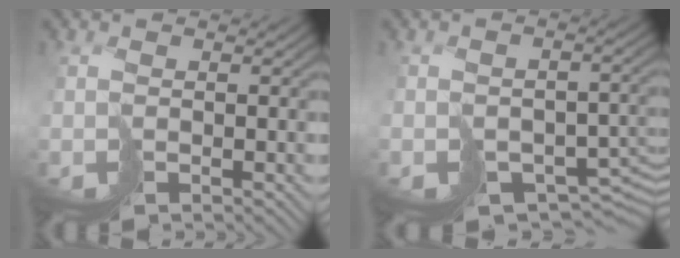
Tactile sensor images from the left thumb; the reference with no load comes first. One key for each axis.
{"total": 7.0, "fx": -3.6, "fy": 4.2, "fz": 4.2, "tx": -0.063, "ty": -0.022, "tz": -0.034}